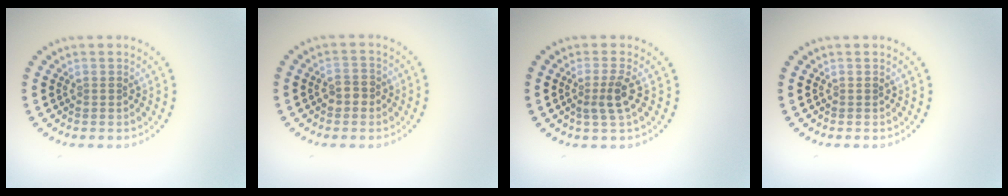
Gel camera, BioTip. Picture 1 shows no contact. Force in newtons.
{"total": 1.6, "press": 1.6, "slide": 0.4}
{"total": 2.4, "press": 1.8, "slide": 1.5}
{"total": 0.0}